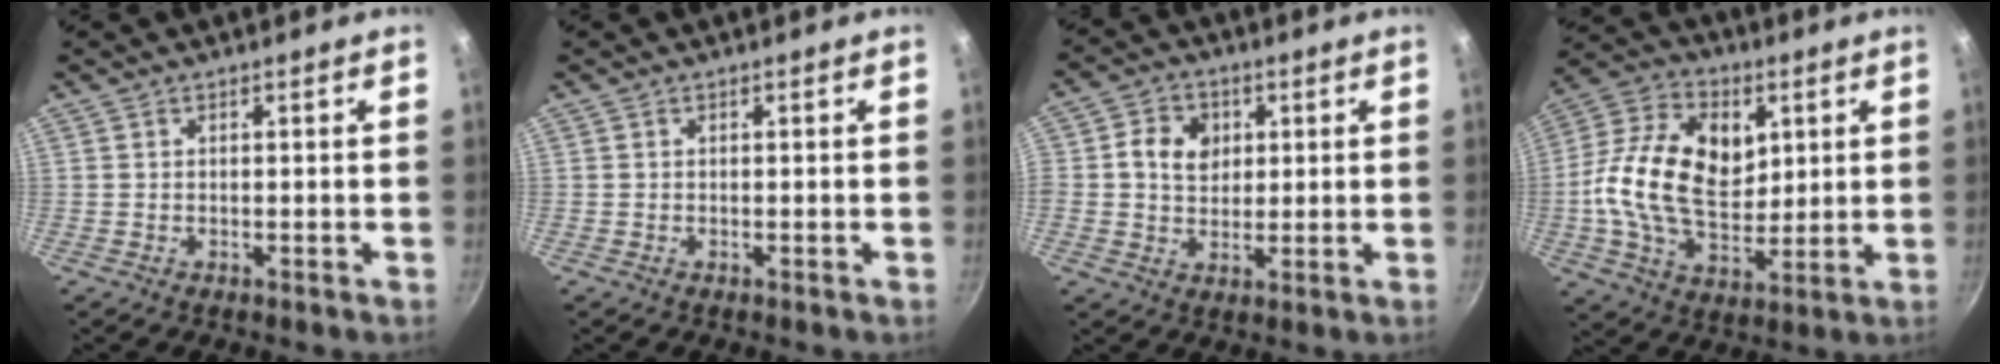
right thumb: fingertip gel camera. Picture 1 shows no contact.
{"total": 0.0}
{"total": 7.0, "force": [1.5, 6.0, 3.3], "torque": [-0.032, -0.005, 0.013]}
{"total": 19.3, "force": [2.9, 12.8, 14.1], "torque": [-0.237, 0.002, 0.040]}